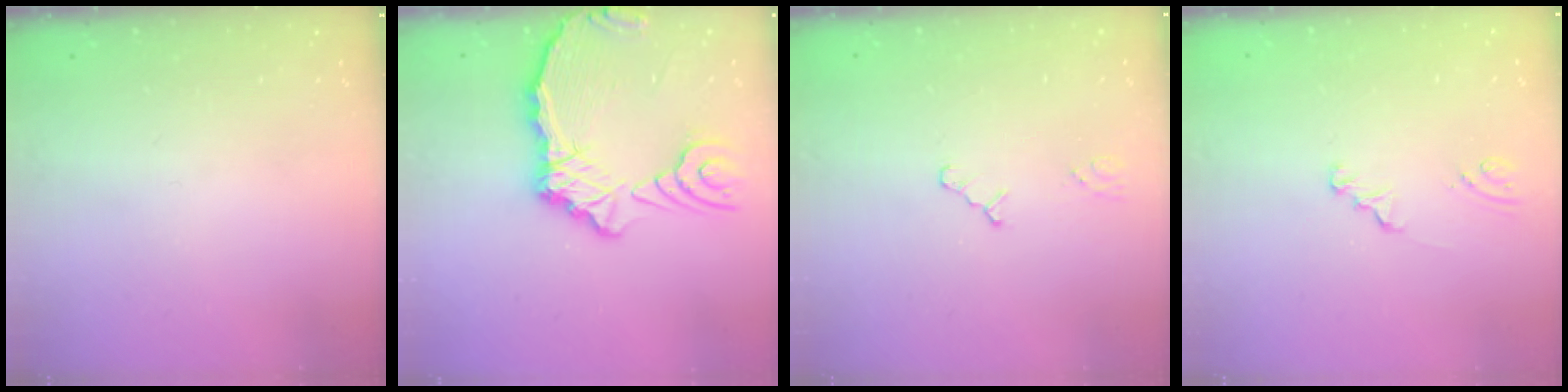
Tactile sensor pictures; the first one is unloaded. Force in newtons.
{"total": 15.1, "press": 15.0, "slide": 2.1}
{"total": 1.0, "press": 1.0, "slide": 0.2}
{"total": 1.5, "press": 1.5, "slide": 0.1}